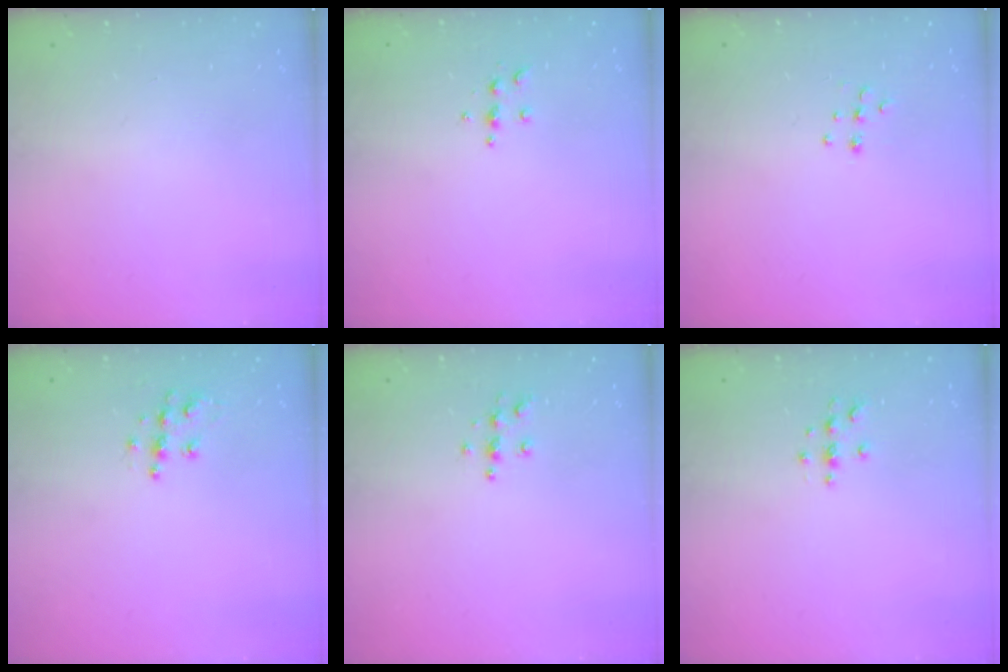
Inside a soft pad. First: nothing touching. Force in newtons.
{"total": 5.3, "press": 5.3, "slide": 0.5}
{"total": 7.0, "press": 6.9, "slide": 0.6}
{"total": 7.7, "press": 7.7, "slide": 0.3}
{"total": 4.4, "press": 4.4, "slide": 0.3}
{"total": 3.8, "press": 3.8, "slide": 0.4}